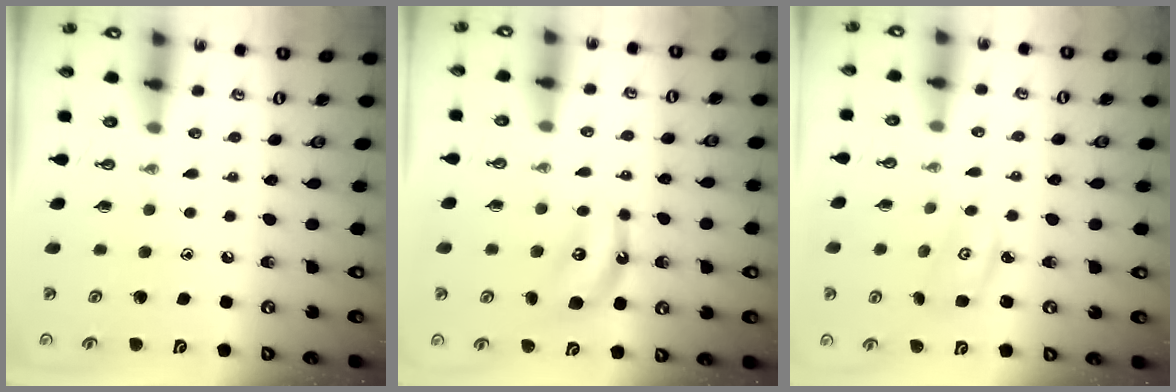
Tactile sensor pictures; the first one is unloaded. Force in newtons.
{"total": 6.3, "press": 6.3, "slide": 0.6}
{"total": 2.6, "press": 2.6, "slide": 0.2}